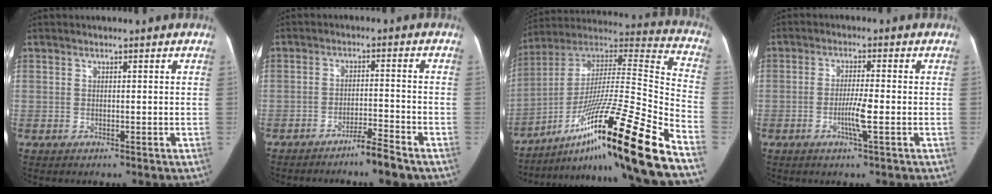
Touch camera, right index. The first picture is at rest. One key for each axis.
{"total": 4.9, "fx": -3.9, "fy": 0.0, "fz": 3.0, "tx": -0.048, "ty": -0.004, "tz": -0.069}
{"total": 29.7, "fx": -18.4, "fy": -0.3, "fz": 23.3, "tx": -0.321, "ty": 0.004, "tz": -0.317}
{"total": 4.5, "fx": -1.5, "fy": 0.0, "fz": 4.3, "tx": -0.083, "ty": -0.005, "tz": -0.028}